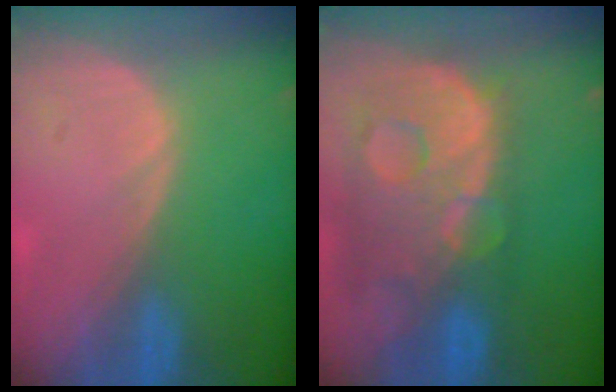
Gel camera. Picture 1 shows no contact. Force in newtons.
{"total": 13.8, "press": 11.2, "slide": 8.0}